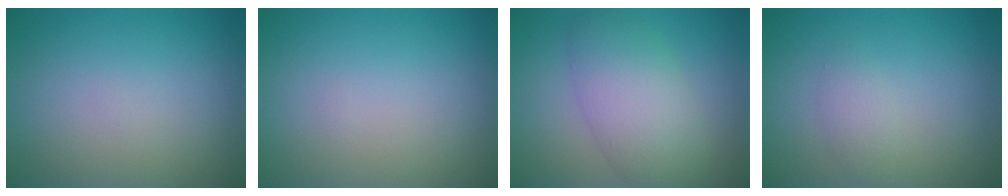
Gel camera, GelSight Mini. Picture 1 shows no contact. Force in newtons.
{"total": 0.0}
{"total": 5.8, "press": 5.8, "slide": 0.1}
{"total": 1.3, "press": 1.3, "slide": 0.1}